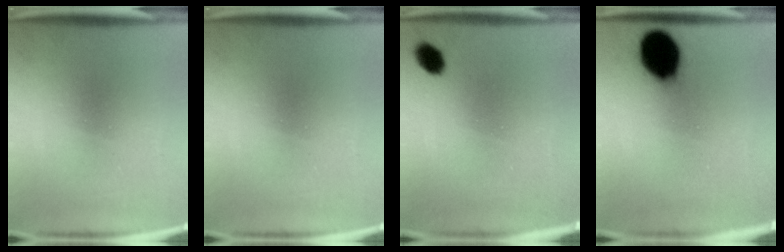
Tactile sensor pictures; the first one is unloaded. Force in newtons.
{"total": 0.0}
{"total": 3.5}
{"total": 14.3}